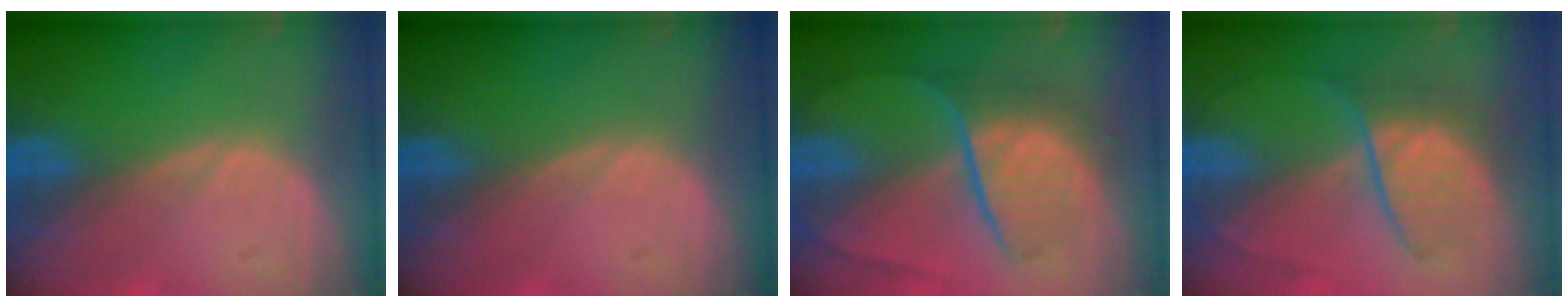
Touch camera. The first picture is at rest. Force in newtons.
{"total": 0.0}
{"total": 8.3, "press": 7.6, "slide": 3.3}
{"total": 6.4, "press": 6.3, "slide": 0.7}